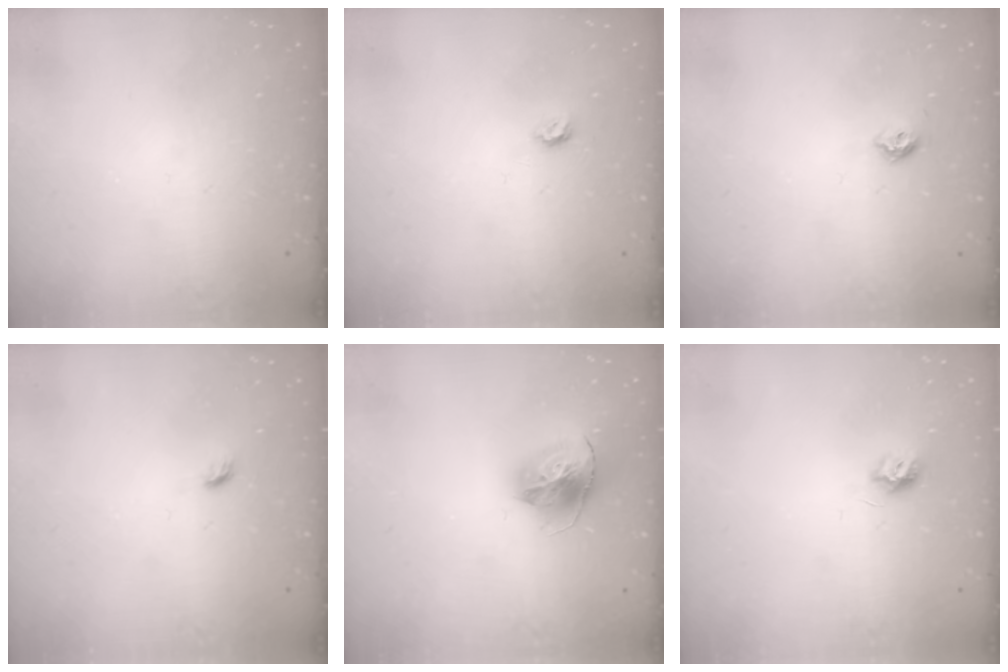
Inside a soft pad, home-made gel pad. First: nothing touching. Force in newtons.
{"total": 4.0, "press": 3.9, "slide": 0.6}
{"total": 5.6, "press": 5.5, "slide": 1.0}
{"total": 3.7, "press": 3.6, "slide": 1.0}
{"total": 15.6, "press": 15.5, "slide": 1.6}
{"total": 6.8, "press": 6.8, "slide": 0.5}